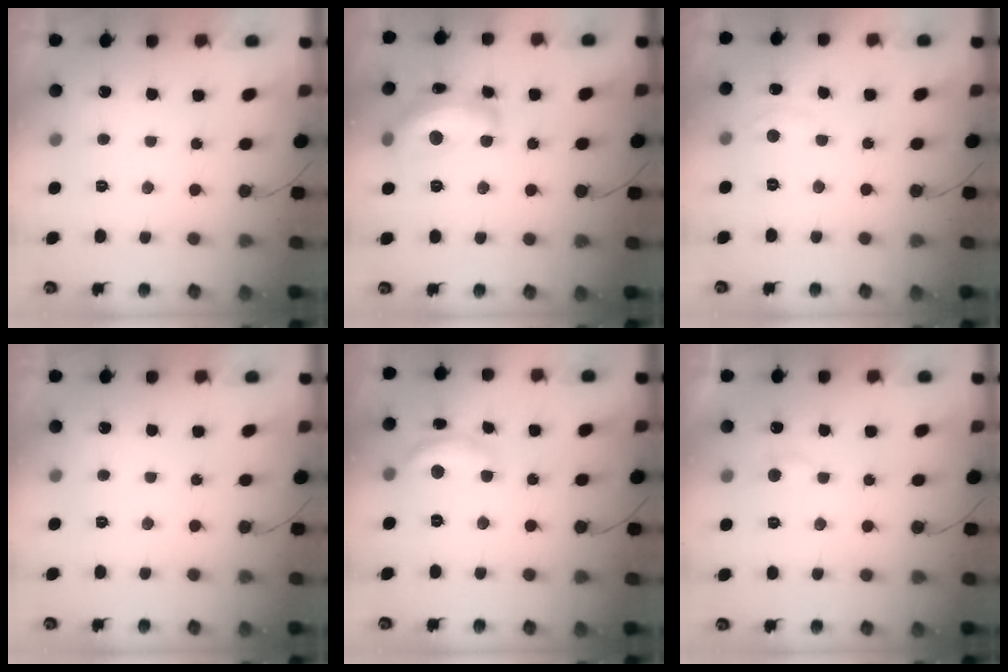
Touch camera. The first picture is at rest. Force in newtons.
{"total": 16.2, "press": 16.2, "slide": 0.6}
{"total": 2.8, "press": 2.8, "slide": 0.4}
{"total": 0.0}
{"total": 9.9, "press": 9.9, "slide": 0.6}
{"total": 3.0, "press": 3.0, "slide": 0.3}